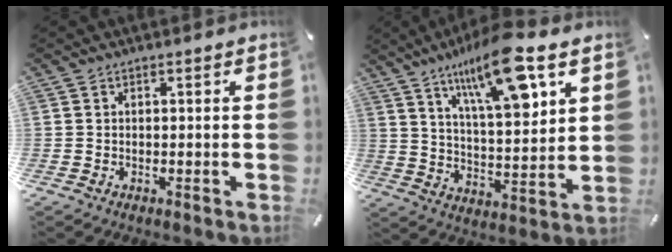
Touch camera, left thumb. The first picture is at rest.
{"total": 16.7, "force": [10.6, 4.8, 11.9], "torque": [-0.211, -0.048, 0.171]}